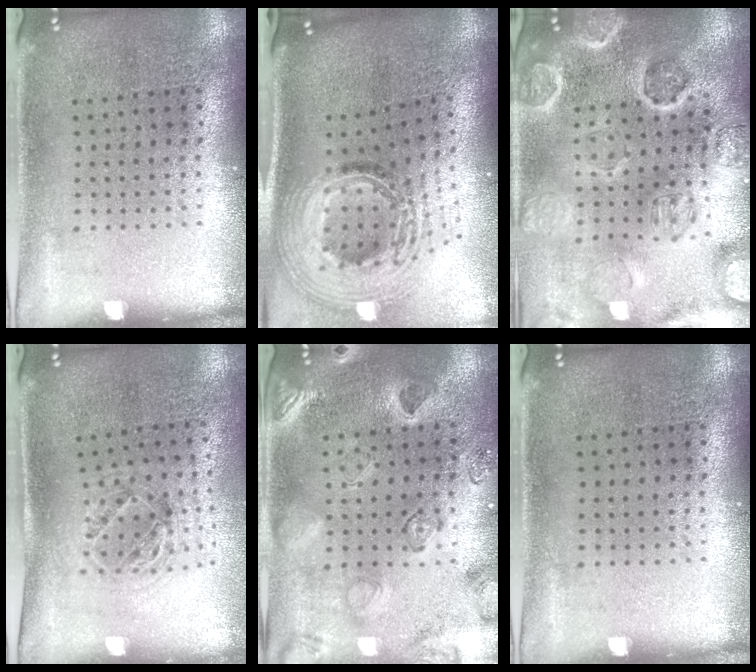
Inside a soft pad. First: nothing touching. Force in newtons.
{"total": 2.8, "press": 2.0, "slide": 2.0}
{"total": 3.1, "press": 3.1, "slide": 0.5}
{"total": 1.1, "press": 1.1, "slide": 0.3}
{"total": 2.3, "press": 2.2, "slide": 0.8}
{"total": 0.0}